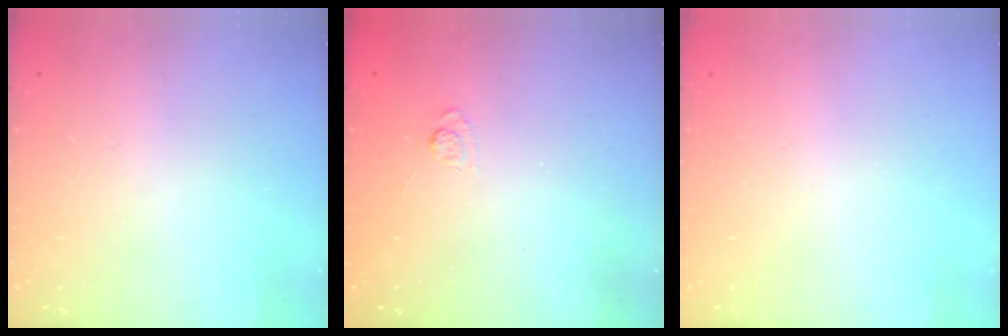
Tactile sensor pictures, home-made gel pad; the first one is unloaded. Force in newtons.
{"total": 2.2, "press": 1.8, "slide": 1.3}
{"total": 0.0}